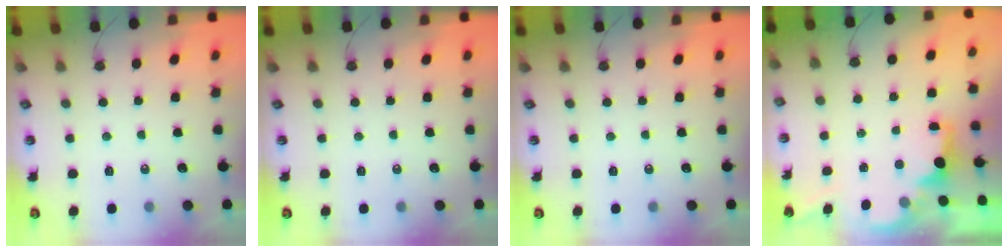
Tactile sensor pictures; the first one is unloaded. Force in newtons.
{"total": 0.0}
{"total": 0.0}
{"total": 1.9, "press": 1.7, "slide": 0.8}